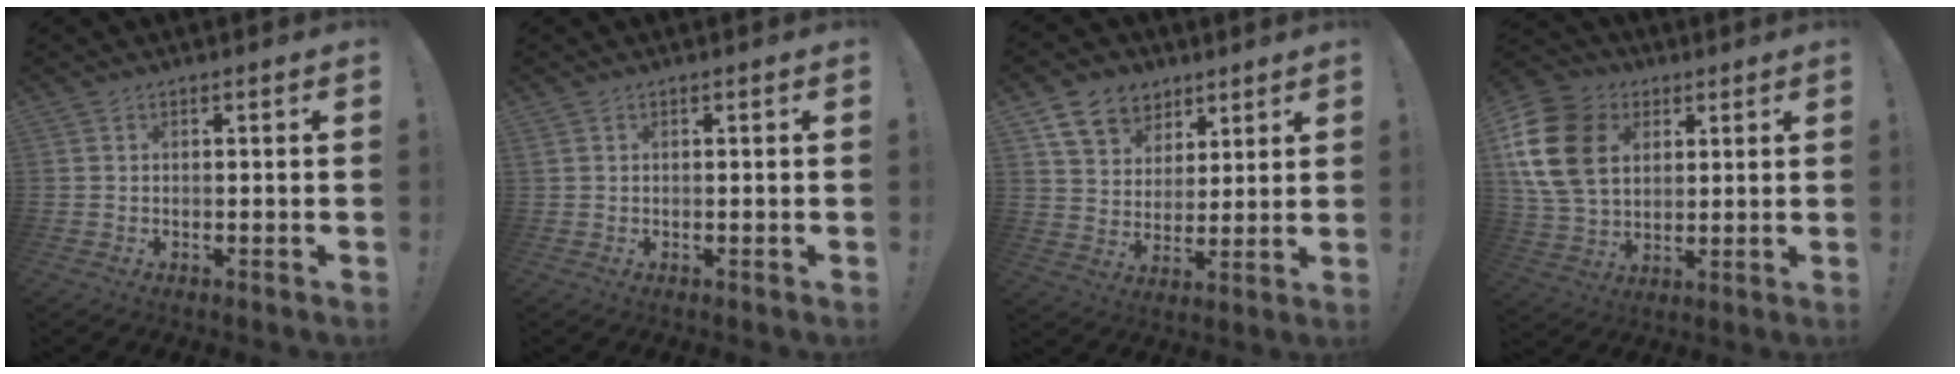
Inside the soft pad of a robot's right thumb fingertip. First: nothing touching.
{"total": 0.0}
{"total": 11.7, "force": [7.1, 8.4, 3.8], "torque": [-0.057, -0.042, 0.139]}
{"total": 18.8, "force": [5.4, 14.1, 11.2], "torque": [-0.213, -0.012, 0.100]}